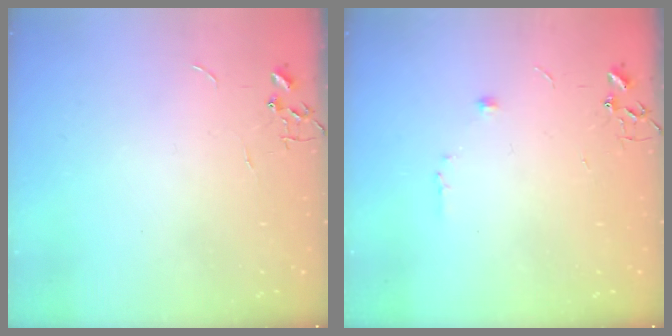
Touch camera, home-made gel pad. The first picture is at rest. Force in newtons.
{"total": 6.2, "press": 6.0, "slide": 1.6}